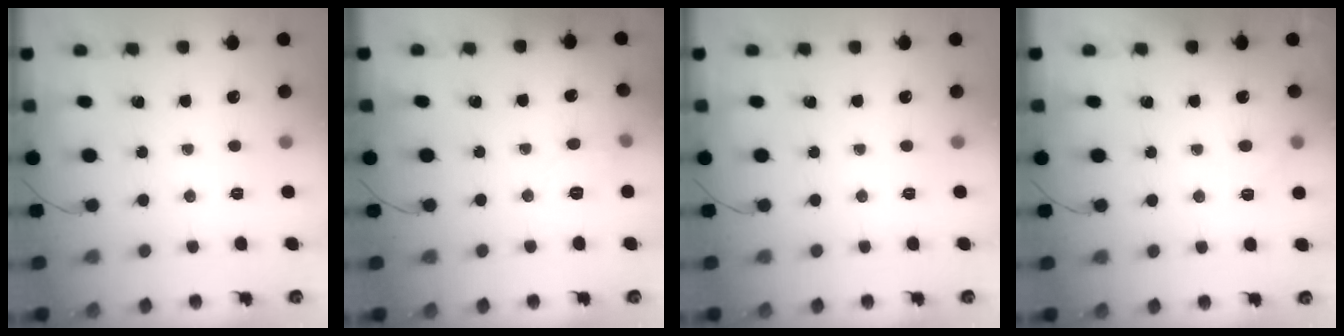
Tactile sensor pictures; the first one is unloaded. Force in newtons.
{"total": 5.9, "press": 5.7, "slide": 1.6}
{"total": 0.0}
{"total": 6.3, "press": 6.1, "slide": 1.5}